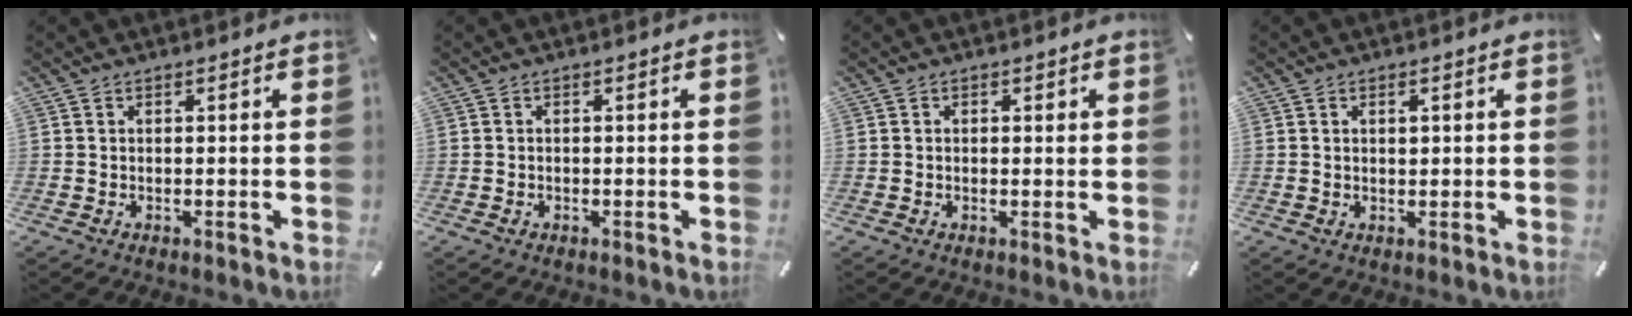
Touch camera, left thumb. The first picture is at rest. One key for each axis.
{"total": 0.5, "fx": -0.3, "fy": 0.4, "fz": 0.3, "tx": -0.004, "ty": 0.002, "tz": -0.007}
{"total": 1.0, "fx": 0.1, "fy": 0.7, "fz": 0.7, "tx": -0.014, "ty": 0.005, "tz": 0.000}
{"total": 1.2, "fx": 0.3, "fy": 0.8, "fz": 0.9, "tx": -0.011, "ty": -0.001, "tz": 0.003}